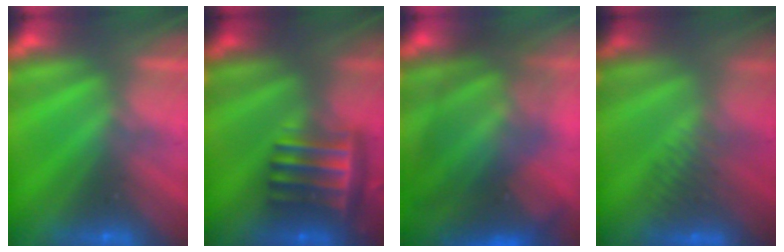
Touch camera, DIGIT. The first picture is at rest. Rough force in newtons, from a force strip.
{"total": 7.0}
{"total": 7.4}
{"total": 3.1}